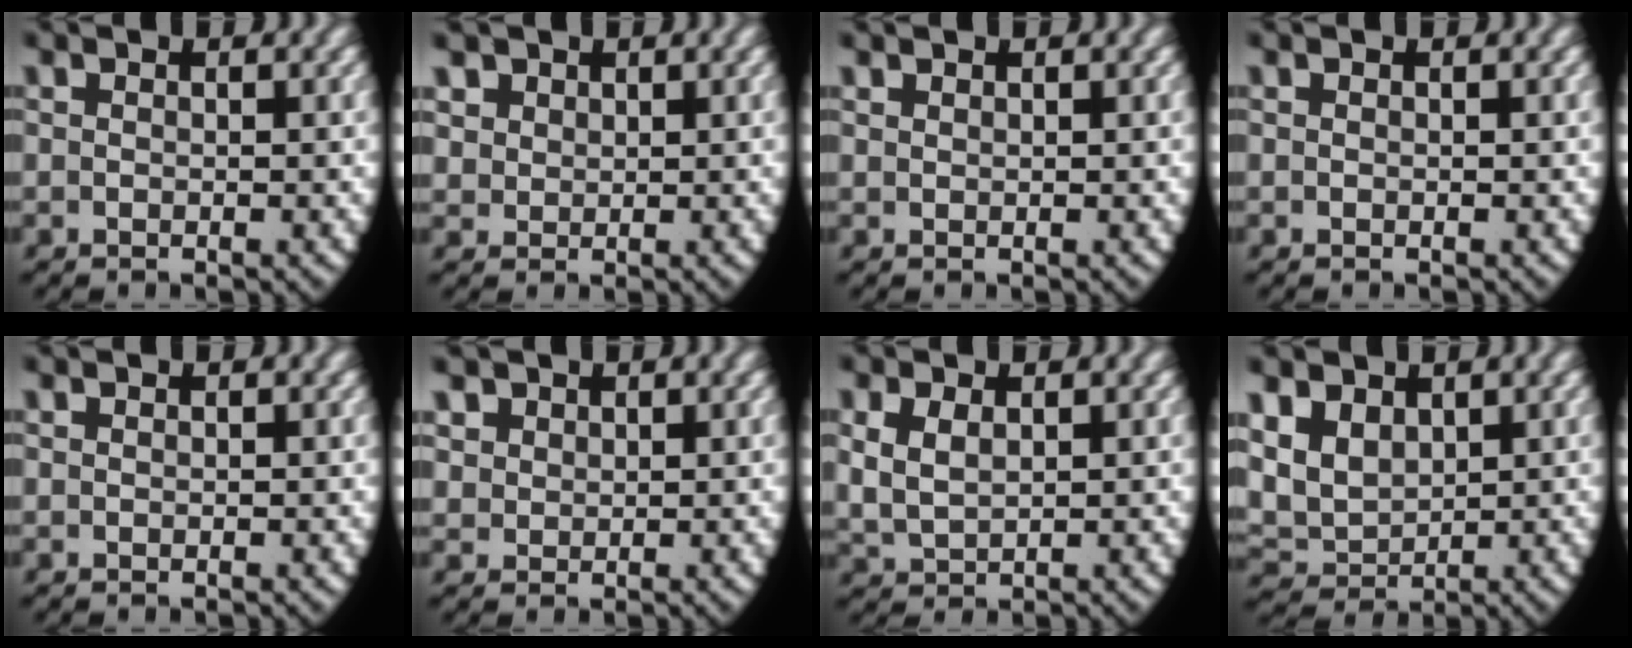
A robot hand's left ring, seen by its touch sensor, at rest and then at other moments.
{"total": 3.8, "force": [1.8, 3.0, 1.5], "torque": [-0.046, -0.004, 0.038]}
{"total": 0.6, "force": [0.6, -0.2, 0.0], "torque": [-0.001, -0.004, 0.018]}
{"total": 0.0}
{"total": 0.0}
{"total": 3.4, "force": [1.7, 2.6, 1.3], "torque": [-0.042, -0.005, 0.039]}
{"total": 4.3, "force": [0.6, 3.8, 2.1], "torque": [-0.070, -0.011, 0.021]}
{"total": 8.3, "force": [1.4, 7.2, 3.8], "torque": [-0.125, -0.024, 0.031]}